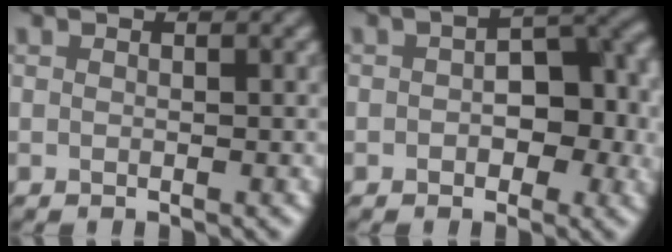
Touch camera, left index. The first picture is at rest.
{"total": 5.9, "force": [-0.3, 3.7, 4.6], "torque": [-0.046, 0.000, -0.005]}